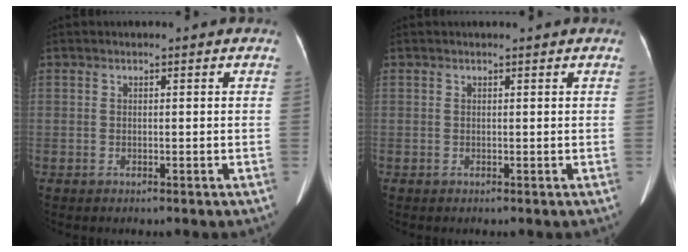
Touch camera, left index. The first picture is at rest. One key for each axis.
{"total": 0.8, "fx": 0.8, "fy": 0.0, "fz": 0.2, "tx": -0.008, "ty": 0.006, "tz": 0.008}